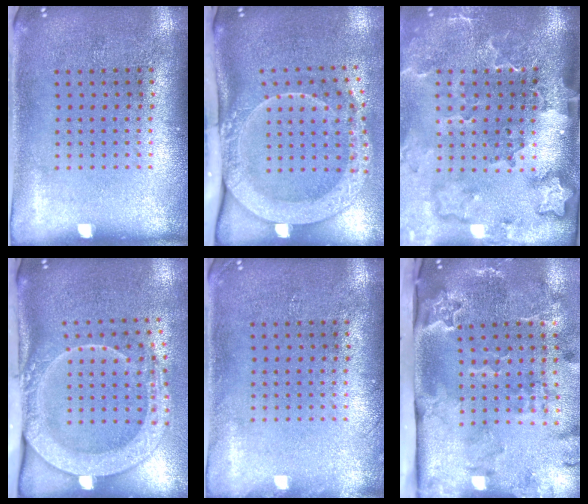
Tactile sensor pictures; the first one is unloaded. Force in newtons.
{"total": 3.0, "press": 2.1, "slide": 2.1}
{"total": 3.4, "press": 2.5, "slide": 2.2}
{"total": 2.8, "press": 2.1, "slide": 1.9}
{"total": 0.7, "press": 0.7, "slide": 0.1}
{"total": 3.6, "press": 2.4, "slide": 2.6}